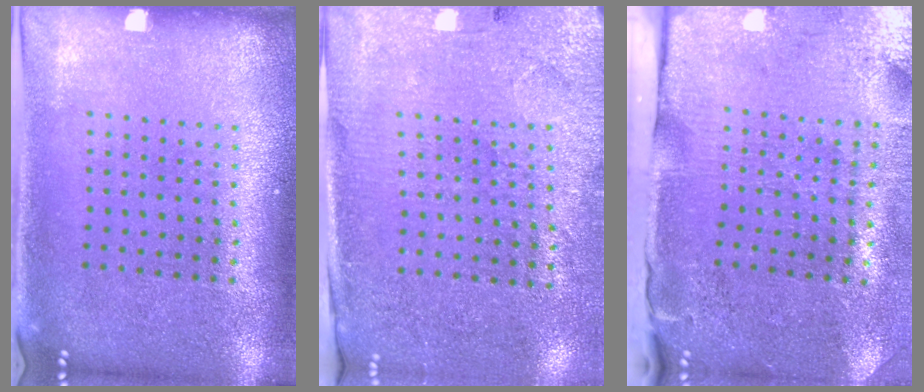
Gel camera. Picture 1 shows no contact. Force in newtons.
{"total": 2.8, "press": 2.6, "slide": 1.1}
{"total": 4.6, "press": 3.7, "slide": 2.8}